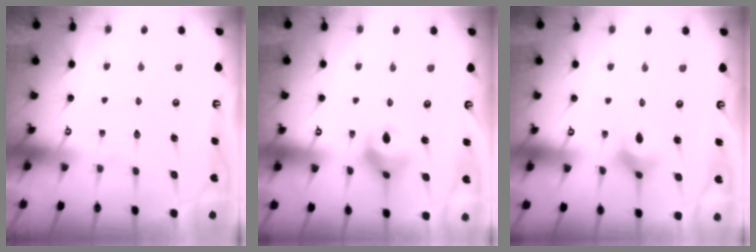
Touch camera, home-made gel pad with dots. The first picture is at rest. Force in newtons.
{"total": 8.3, "press": 8.2, "slide": 0.9}
{"total": 4.5, "press": 4.5, "slide": 0.6}